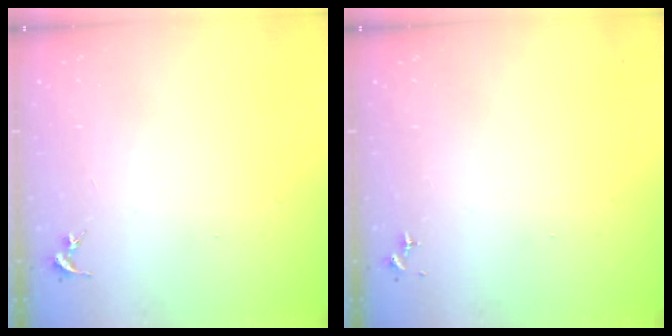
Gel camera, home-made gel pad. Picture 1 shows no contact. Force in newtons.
{"total": 0.0}